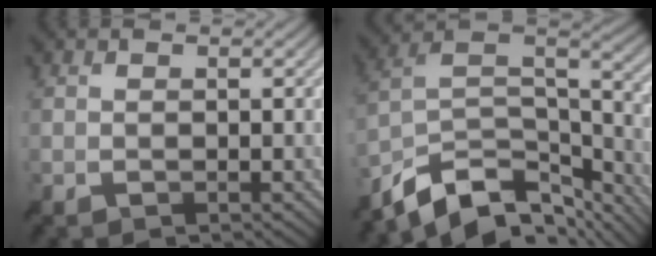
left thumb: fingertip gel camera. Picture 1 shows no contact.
{"total": 13.6, "force": [-9.8, 6.4, 6.9], "torque": [-0.166, -0.007, -0.158]}